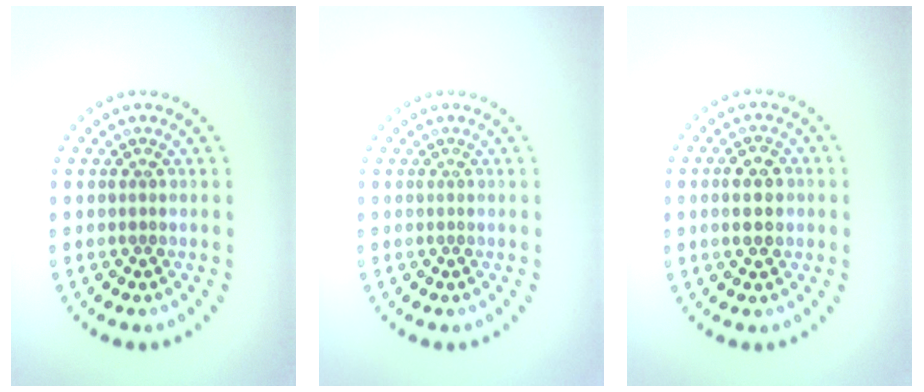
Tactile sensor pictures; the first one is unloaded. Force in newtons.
{"total": 0.0}
{"total": 3.0, "press": 3.0, "slide": 0.1}